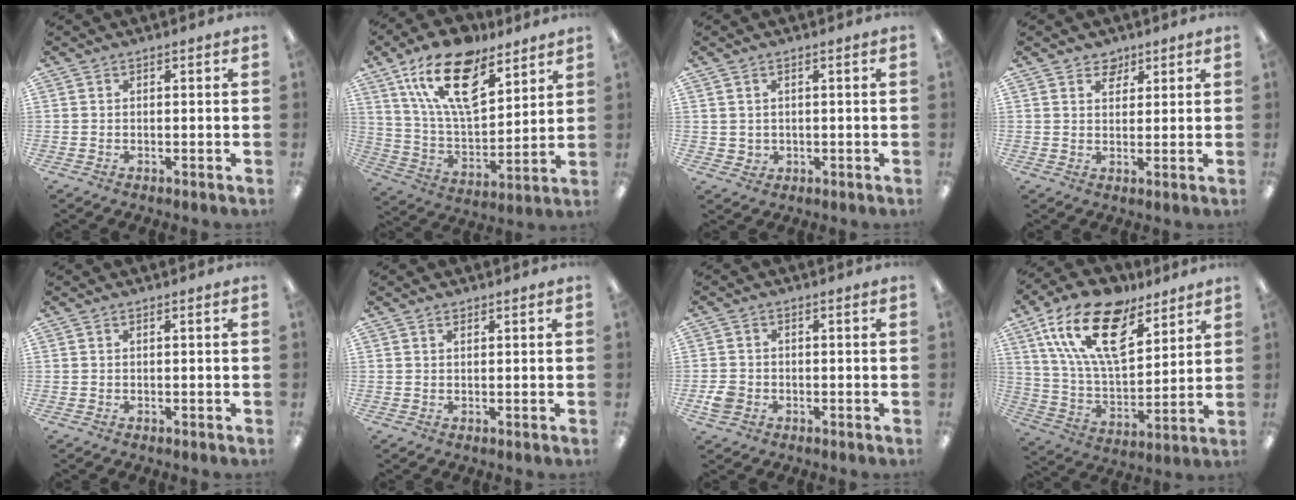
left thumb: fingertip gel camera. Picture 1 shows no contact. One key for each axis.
{"total": 19.8, "fx": 12.4, "fy": 8.9, "fz": 12.6, "tx": -0.228, "ty": -0.055, "tz": 0.220}
{"total": 1.6, "fx": 0.8, "fy": 1.3, "fz": 0.2, "tx": -0.007, "ty": -0.003, "tz": 0.013}
{"total": 3.5, "fx": 2.7, "fy": 2.2, "fz": 0.5, "tx": 0.007, "ty": -0.017, "tz": 0.046}
{"total": 0.0}
{"total": 0.7, "fx": 0.5, "fy": 0.3, "fz": 0.4, "tx": -0.009, "ty": -0.001, "tz": 0.009}
{"total": 3.3, "fx": -1.4, "fy": 2.6, "fz": 1.4, "tx": -0.027, "ty": 0.002, "tz": -0.026}
{"total": 21.1, "fx": 12.3, "fy": 9.9, "fz": 13.9, "tx": -0.264, "ty": -0.050, "tz": 0.220}